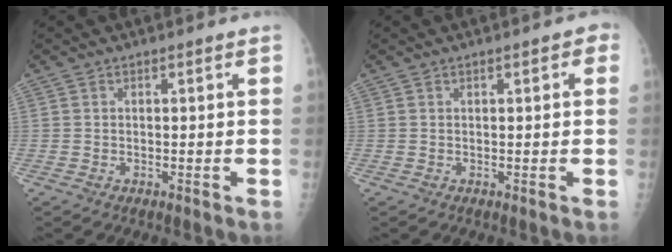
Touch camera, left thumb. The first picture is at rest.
{"total": 2.2, "force": [0.8, 0.9, 1.8], "torque": [-0.019, 0.003, 0.007]}